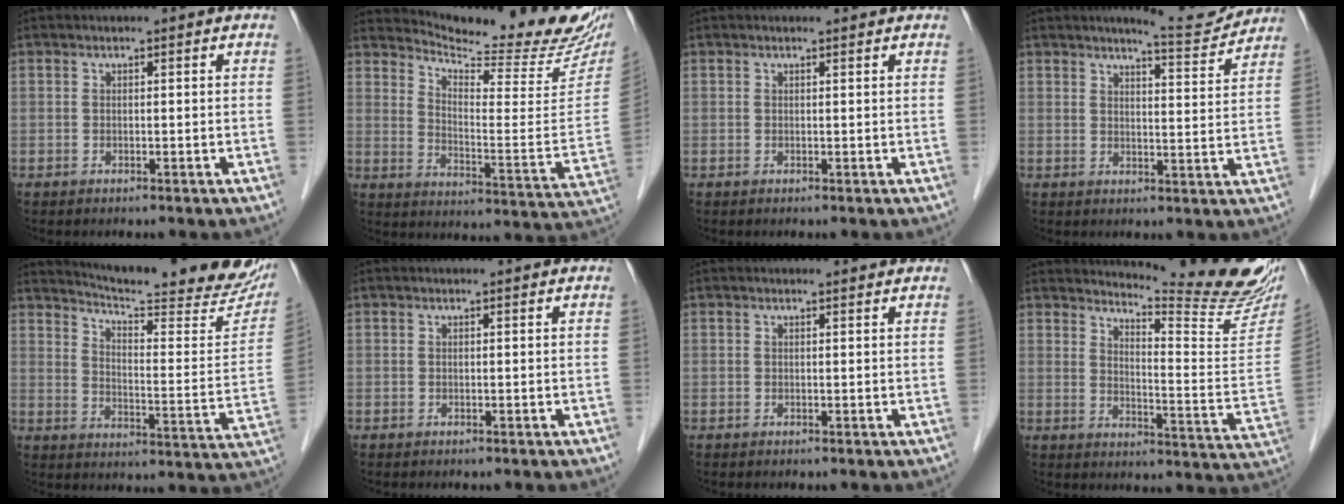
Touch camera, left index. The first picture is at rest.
{"total": 20.4, "force": [19.5, 1.3, 5.8], "torque": [-0.099, -0.100, 0.249]}
{"total": 1.0, "force": [1.0, 0.0, 0.3], "torque": [-0.012, 0.004, 0.013]}
{"total": 6.7, "force": [6.4, 0.3, 1.7], "torque": [-0.028, -0.013, 0.080]}
{"total": 25.9, "force": [23.3, 2.4, 11.0], "torque": [-0.161, -0.082, 0.289]}
{"total": 0.0}
{"total": 1.4, "force": [1.3, 0.1, 0.2], "torque": [-0.013, 0.004, 0.016]}
{"total": 18.8, "force": [17.8, 0.0, 6.1], "torque": [-0.095, -0.130, 0.212]}